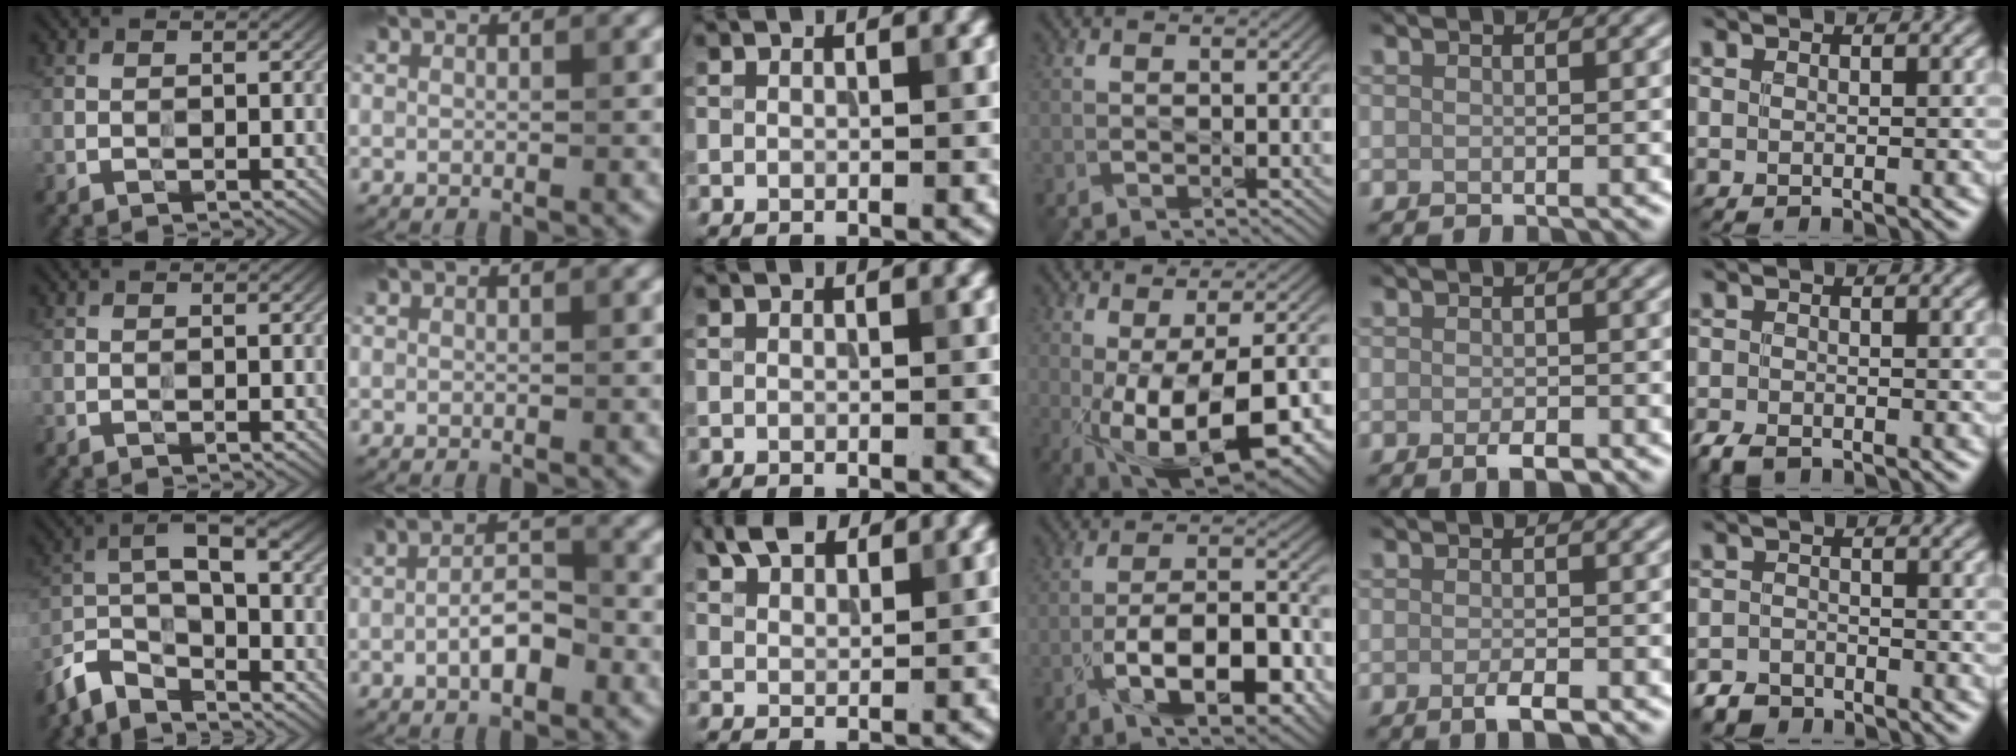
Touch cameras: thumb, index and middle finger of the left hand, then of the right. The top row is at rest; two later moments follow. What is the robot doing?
{"motion": "wipe", "object": "bowl"}